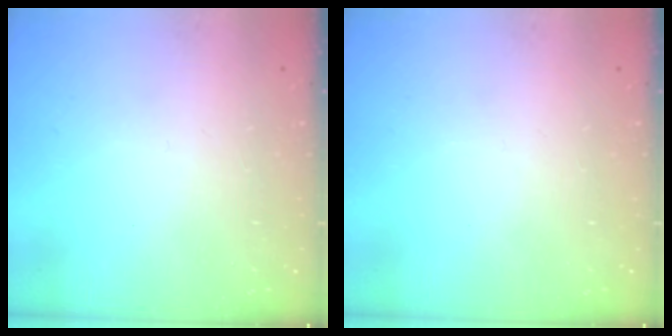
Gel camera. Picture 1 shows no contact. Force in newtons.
{"total": 0.0}